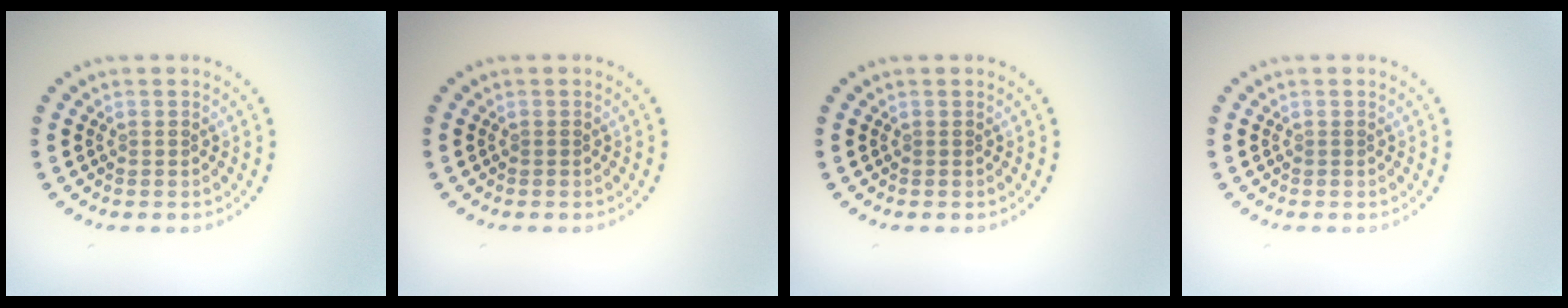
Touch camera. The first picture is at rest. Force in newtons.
{"total": 0.0}
{"total": 0.0}
{"total": 0.0}